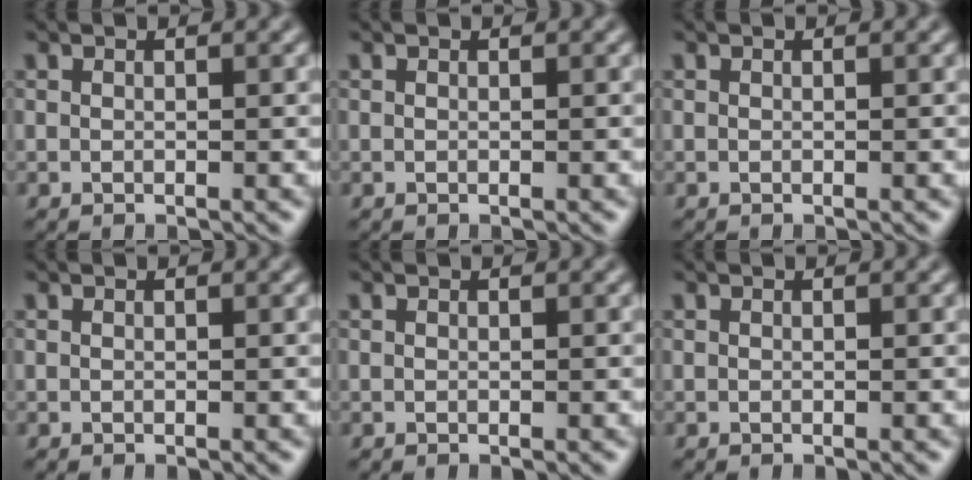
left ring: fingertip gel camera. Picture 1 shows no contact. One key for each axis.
{"total": 0.0}
{"total": 0.0}
{"total": 0.0}
{"total": 0.0}
{"total": 0.0}